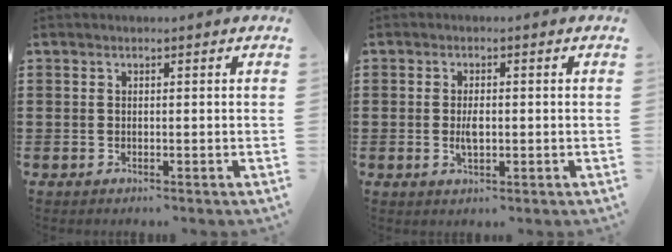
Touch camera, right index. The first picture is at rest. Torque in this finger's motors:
{"motor_torque": [2.14, 0.00, 0.26, 0.10]}